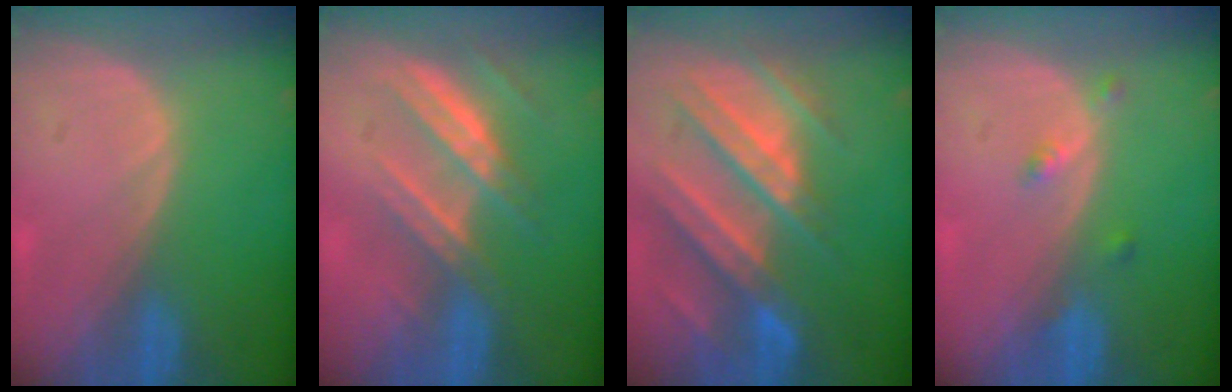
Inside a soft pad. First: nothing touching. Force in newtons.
{"total": 7.6, "press": 6.8, "slide": 3.4}
{"total": 11.2, "press": 9.9, "slide": 5.2}
{"total": 2.2, "press": 1.8, "slide": 1.3}